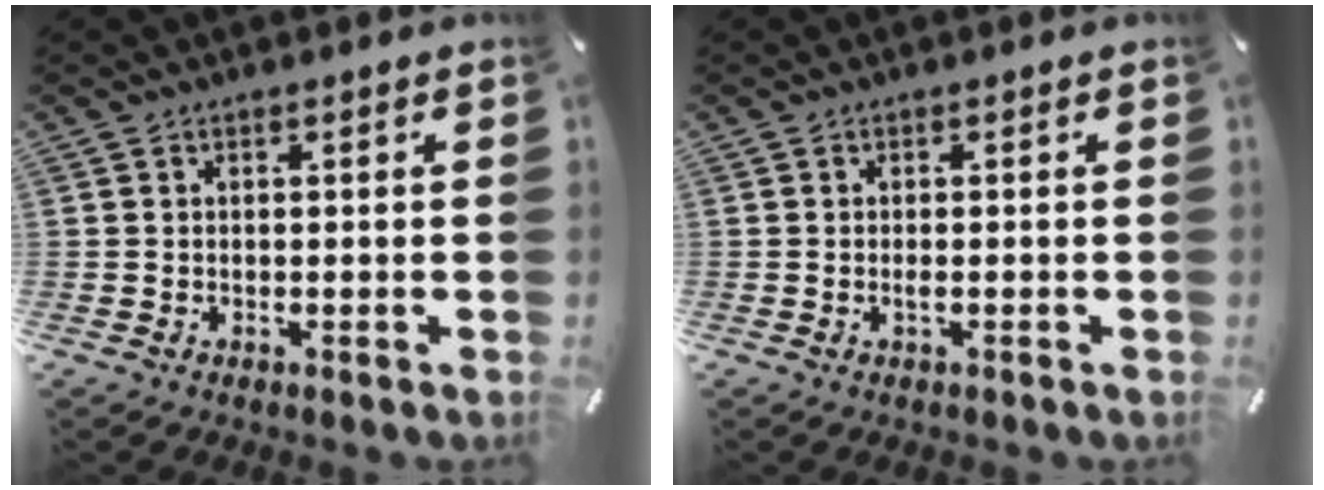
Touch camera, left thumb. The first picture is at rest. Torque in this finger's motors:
{"motor_torque": [-0.02, 0.02, -0.04, 0.04, 0.00]}